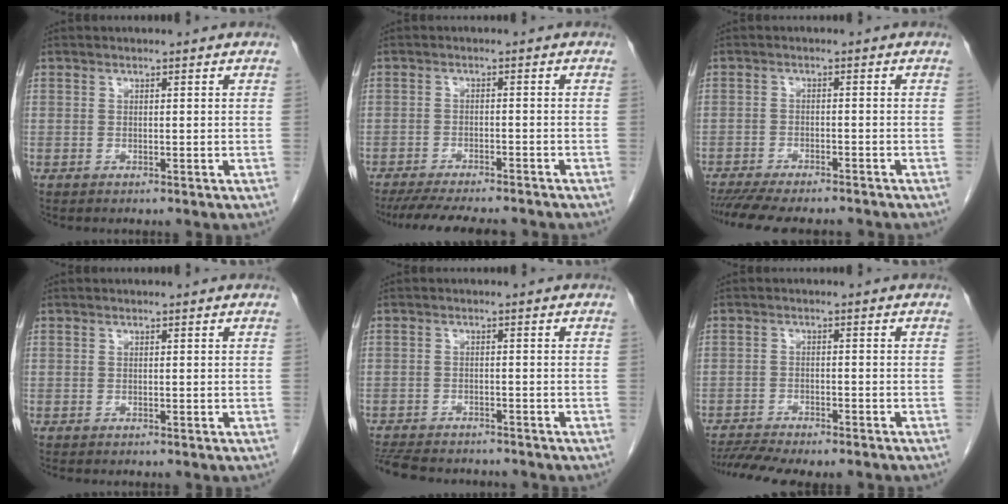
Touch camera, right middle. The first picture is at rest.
{"total": 12.2, "force": [-10.8, 2.2, 5.3], "torque": [-0.078, -0.011, -0.147]}
{"total": 12.1, "force": [-10.7, 2.4, 5.2], "torque": [-0.079, -0.011, -0.148]}
{"total": 0.0}
{"total": 11.0, "force": [-9.8, 3.1, 4.0], "torque": [-0.086, -0.008, -0.138]}
{"total": 9.4, "force": [-8.4, 1.2, 4.0], "torque": [-0.059, -0.001, -0.125]}